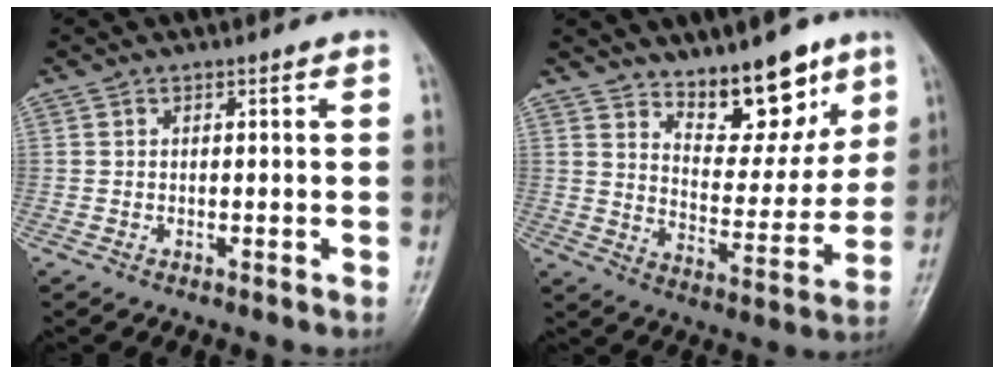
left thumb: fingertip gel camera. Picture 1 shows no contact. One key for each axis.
{"total": 13.4, "fx": 9.4, "fy": 6.0, "fz": 7.4, "tx": -0.062, "ty": -0.070, "tz": 0.154}